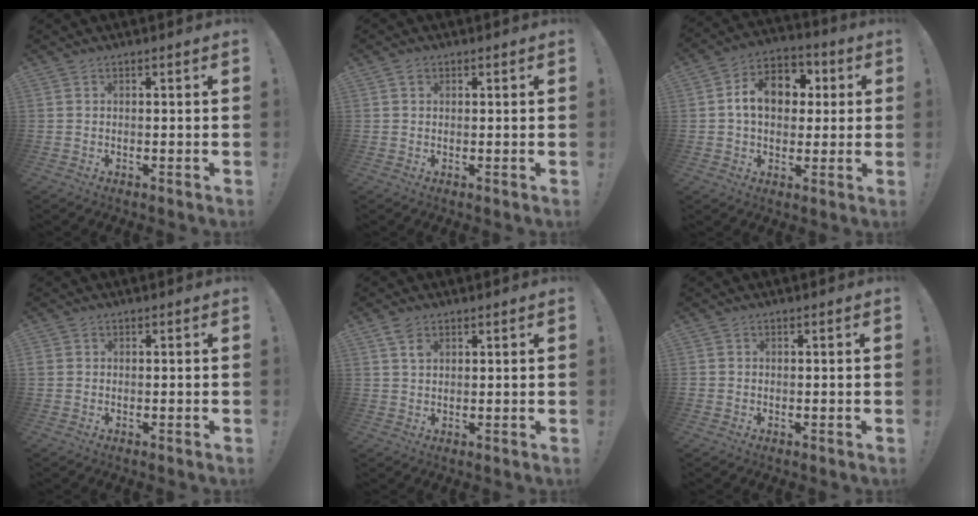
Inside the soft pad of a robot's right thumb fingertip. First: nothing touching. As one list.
[{"total": 1.2, "force": [0.7, 0.8, 0.3], "torque": [0.000, 0.001, 0.012]}, {"total": 13.1, "force": [2.4, 9.8, 8.3], "torque": [-0.120, 0.006, 0.048]}, {"total": 0.6, "force": [-0.2, 0.5, 0.2], "torque": [-0.005, 0.002, -0.002]}, {"total": 3.3, "force": [2.0, 2.0, 1.8], "torque": [-0.026, -0.005, 0.035]}, {"total": 1.1, "force": [-0.1, 1.1, 0.0], "torque": [0.001, 0.004, -0.002]}]